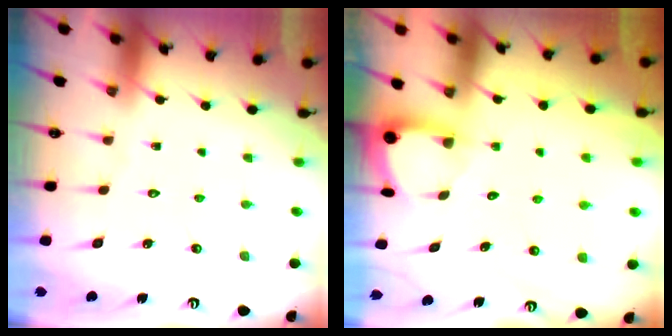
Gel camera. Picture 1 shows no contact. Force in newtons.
{"total": 2.8, "press": 2.8, "slide": 0.3}